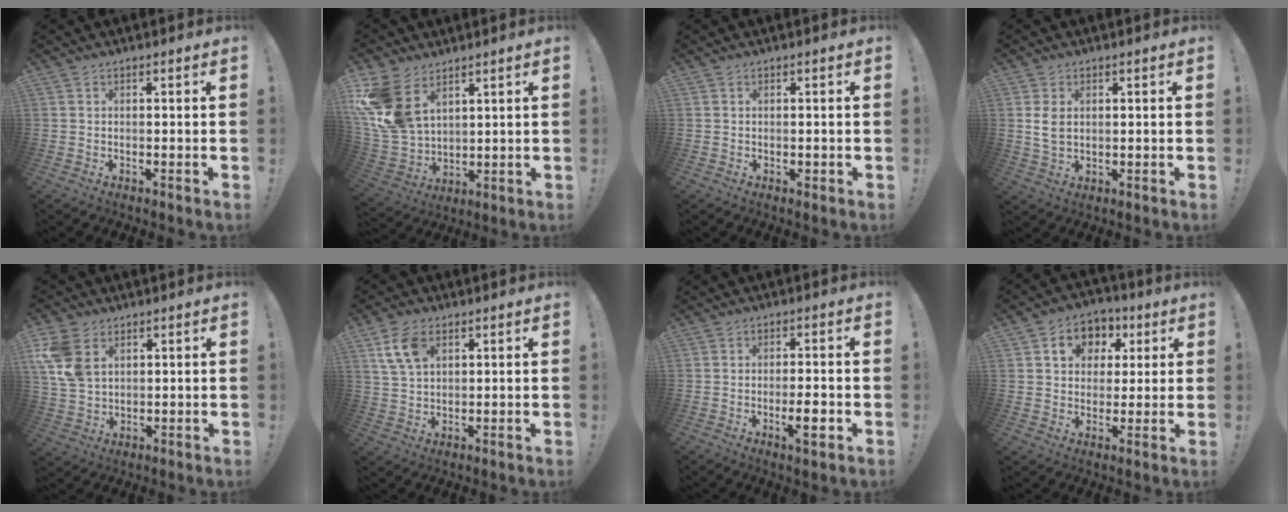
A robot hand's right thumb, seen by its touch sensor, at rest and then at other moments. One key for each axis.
{"total": 15.6, "fx": 7.2, "fy": 10.8, "fz": 8.8, "tx": -0.190, "ty": -0.038, "tz": 0.144}
{"total": 0.7, "fx": 0.0, "fy": 0.6, "fz": 0.4, "tx": -0.004, "ty": 0.001, "tz": 0.000}
{"total": 4.6, "fx": 1.1, "fy": 3.2, "fz": 3.2, "tx": -0.065, "ty": -0.001, "tz": 0.018}
{"total": 11.5, "fx": 4.6, "fy": 7.9, "fz": 6.9, "tx": -0.141, "ty": -0.008, "tz": 0.093}
{"total": 8.6, "fx": 4.0, "fy": 5.4, "fz": 5.4, "tx": -0.104, "ty": -0.004, "tz": 0.079}
{"total": 5.9, "fx": -2.1, "fy": 0.9, "fz": 5.4, "tx": -0.077, "ty": -0.001, "tz": -0.033}
{"total": 9.9, "fx": 3.2, "fy": 8.5, "fz": 4.0, "tx": -0.059, "ty": -0.004, "tz": 0.063}